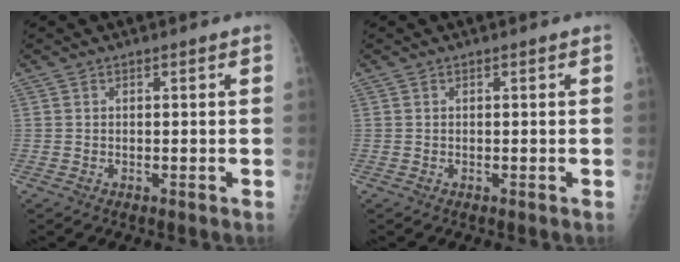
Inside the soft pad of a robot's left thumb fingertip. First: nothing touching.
{"total": 0.0}